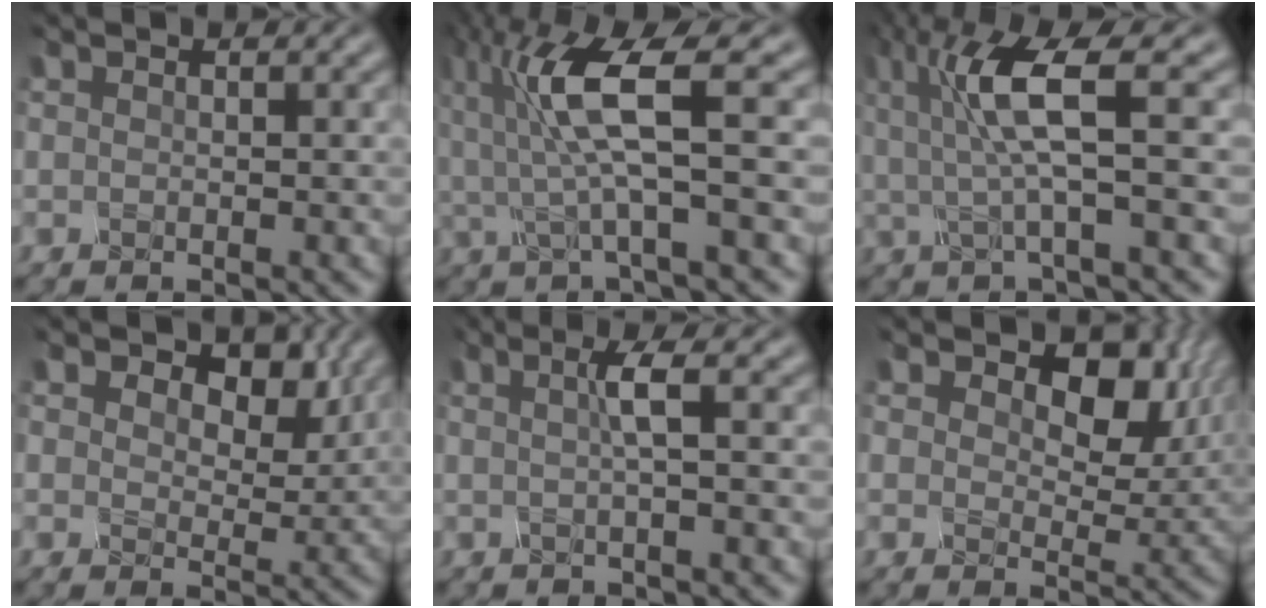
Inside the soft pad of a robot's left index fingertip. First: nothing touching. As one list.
[{"total": 6.3, "force": [0.4, 1.0, 6.2], "torque": [-0.132, 0.003, 0.008]}, {"total": 5.7, "force": [0.4, 0.8, 5.6], "torque": [-0.117, -0.001, 0.010]}, {"total": 7.1, "force": [3.7, 4.5, 4.1], "torque": [-0.069, 0.002, 0.044]}, {"total": 1.9, "force": [-0.4, 0.3, 1.8], "torque": [-0.028, 0.002, -0.011]}, {"total": 8.6, "force": [3.2, 5.6, 5.6], "torque": [-0.085, -0.002, 0.048]}]